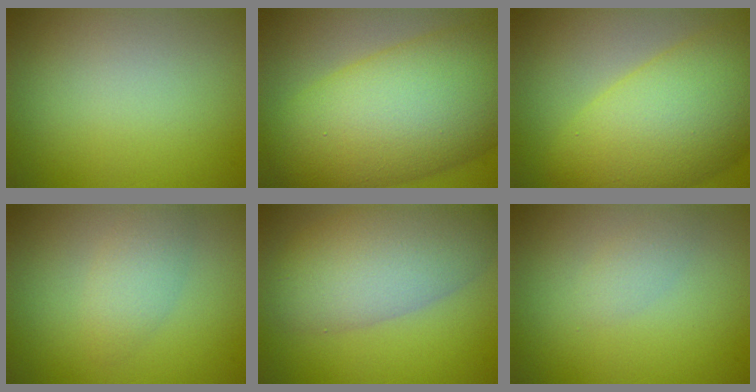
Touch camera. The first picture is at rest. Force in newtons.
{"total": 13.9, "press": 13.9, "slide": 0.2}
{"total": 11.4, "press": 11.4, "slide": 0.3}
{"total": 2.4, "press": 2.4, "slide": 0.0}
{"total": 8.2, "press": 8.2, "slide": 0.5}
{"total": 1.2, "press": 1.2, "slide": 0.1}